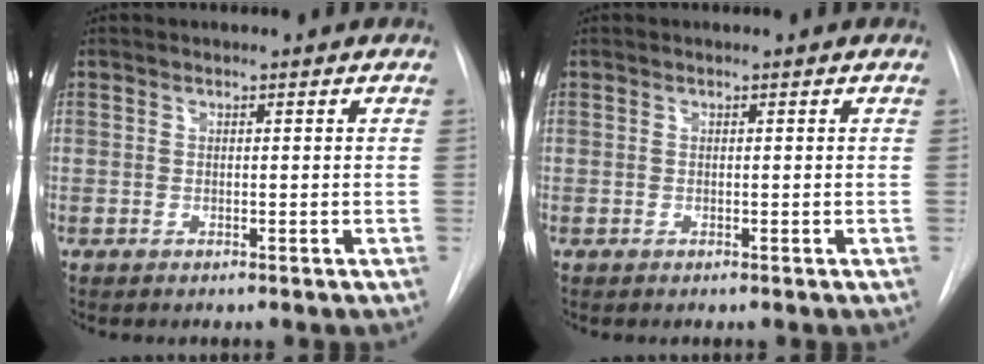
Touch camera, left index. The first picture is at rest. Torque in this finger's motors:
{"motor_torque": [-0.03, 0.03, 0.01, 0.00]}